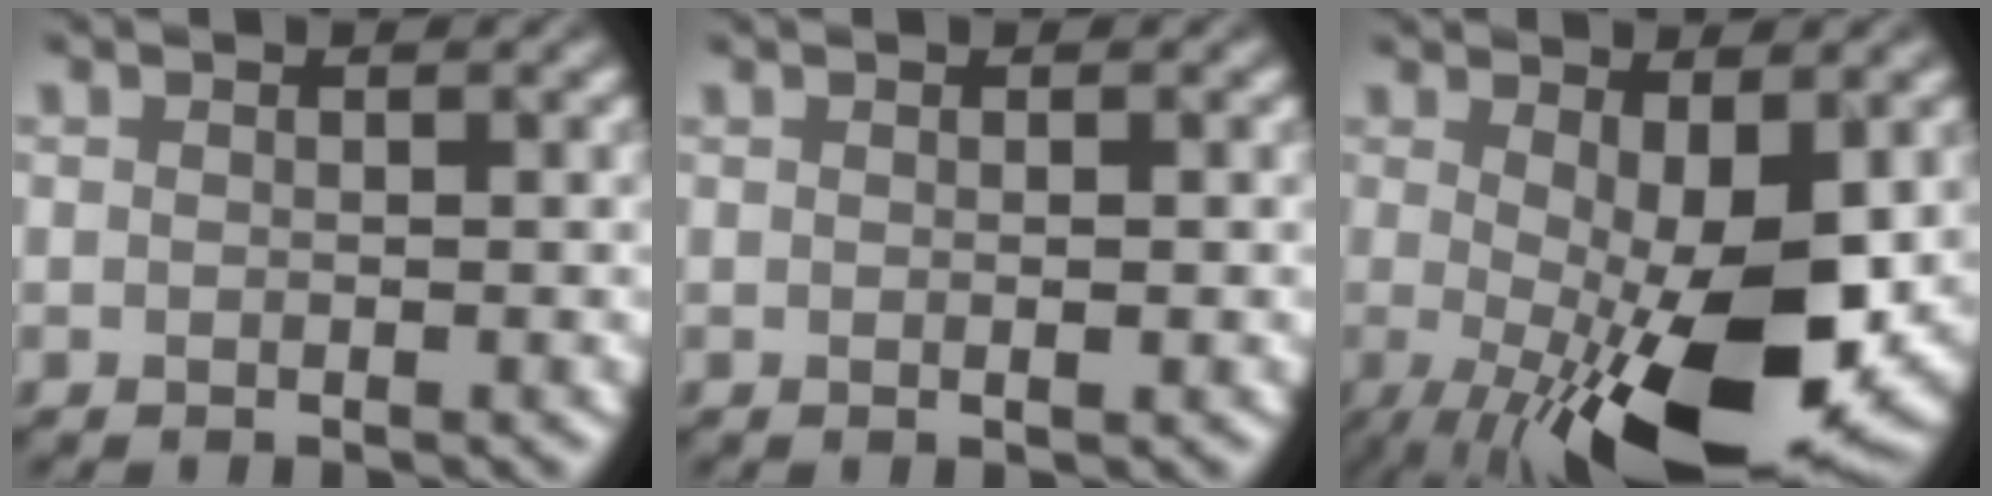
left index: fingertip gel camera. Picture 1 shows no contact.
{"total": 1.0, "force": [0.1, 0.3, 0.9], "torque": [-0.011, 0.003, 0.000]}
{"total": 12.9, "force": [-2.3, 4.3, 11.9], "torque": [-0.179, -0.022, -0.026]}